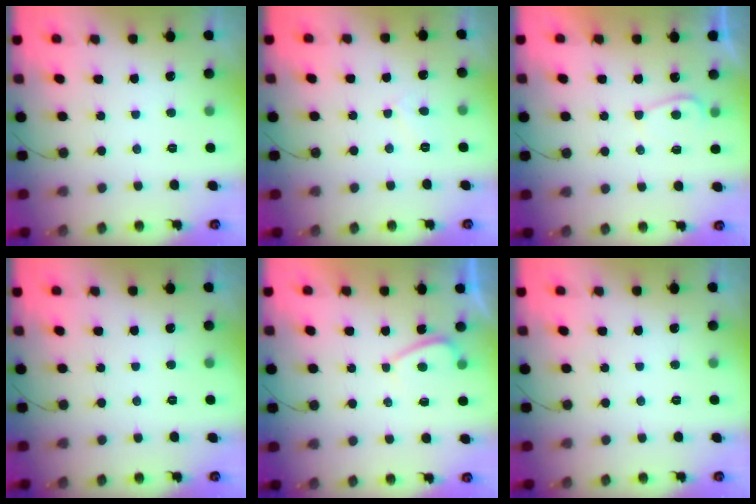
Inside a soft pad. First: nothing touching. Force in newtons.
{"total": 3.2, "press": 3.2, "slide": 0.4}
{"total": 4.3, "press": 4.2, "slide": 0.5}
{"total": 0.0}
{"total": 2.0, "press": 1.9, "slide": 0.7}
{"total": 0.0}